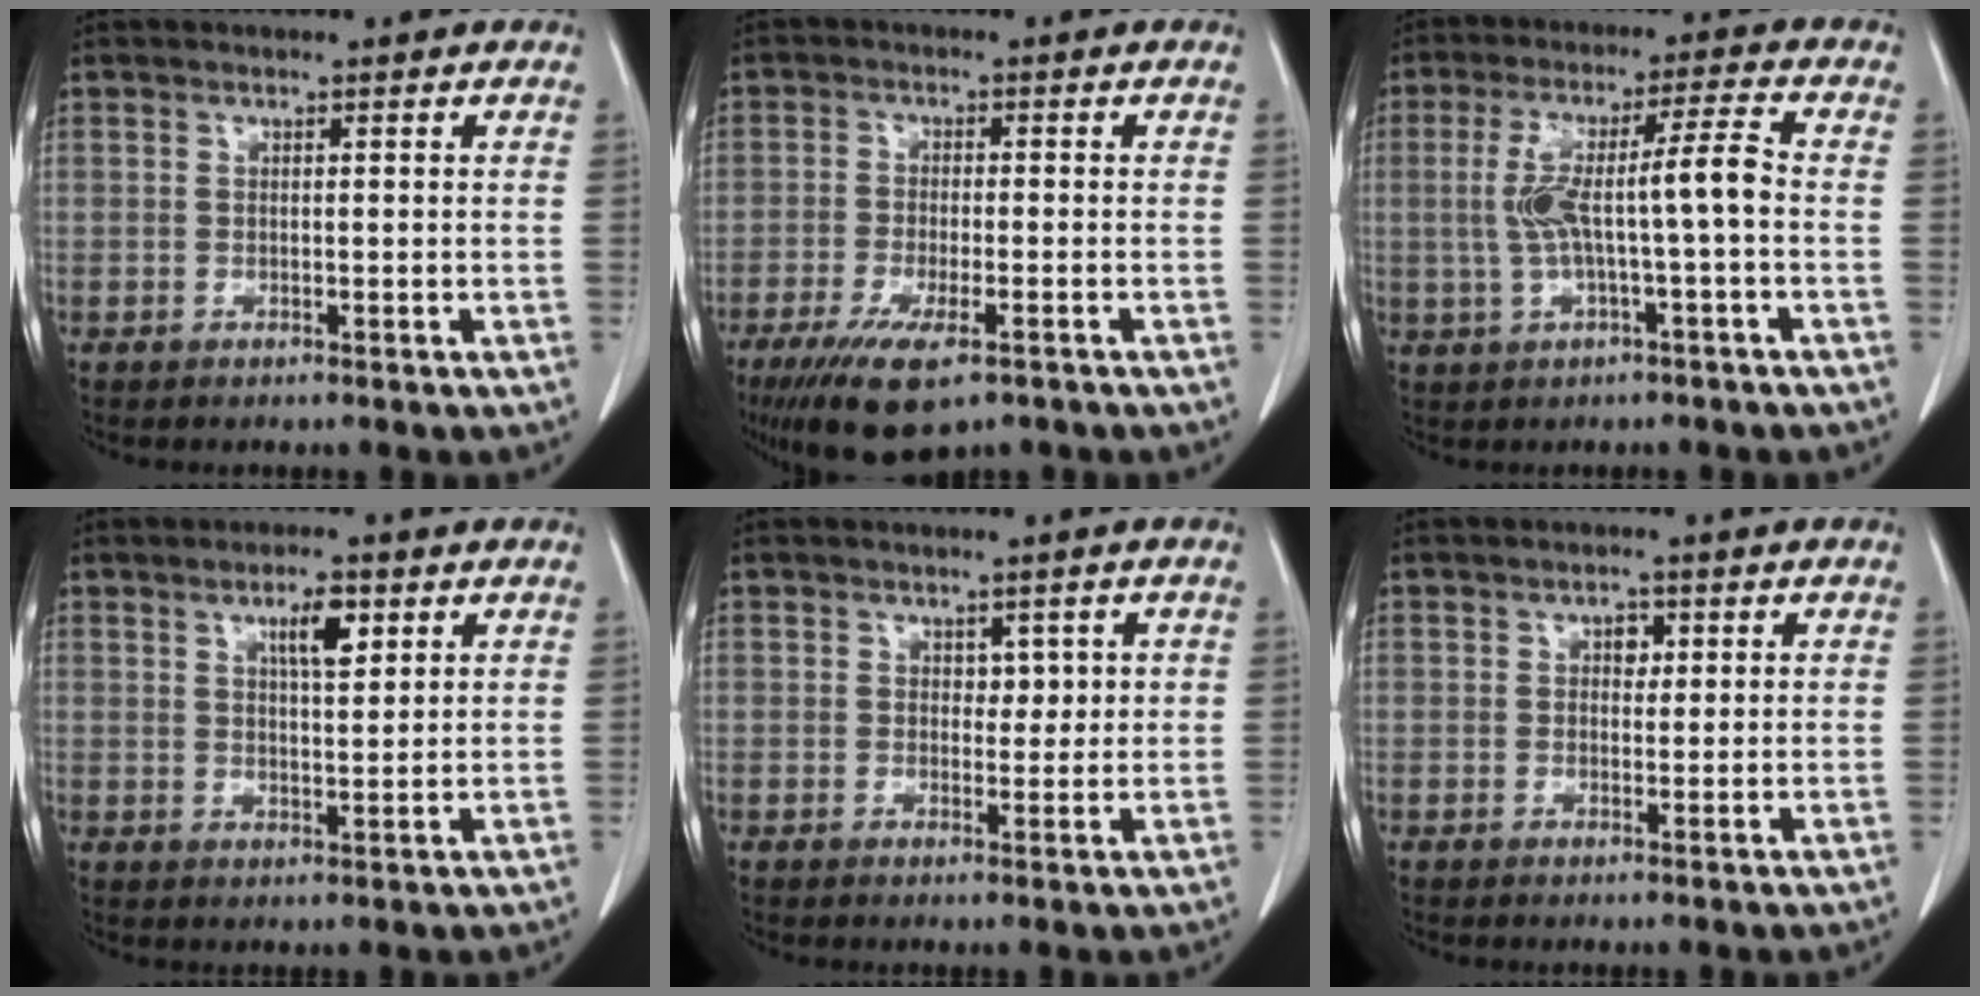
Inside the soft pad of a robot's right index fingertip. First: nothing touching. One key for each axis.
{"total": 10.1, "fx": -6.4, "fy": 2.7, "fz": 7.4, "tx": -0.129, "ty": -0.022, "tz": -0.102}
{"total": 8.6, "fx": -0.7, "fy": 0.4, "fz": 8.6, "tx": -0.162, "ty": 0.027, "tz": -0.009}
{"total": 4.7, "fx": 2.3, "fy": 1.2, "fz": 4.0, "tx": -0.068, "ty": -0.001, "tz": 0.041}
{"total": 2.2, "fx": 0.7, "fy": 1.4, "fz": 1.4, "tx": -0.012, "ty": -0.002, "tz": 0.010}
{"total": 1.8, "fx": 0.6, "fy": 1.3, "fz": 1.2, "tx": -0.014, "ty": 0.001, "tz": 0.007}